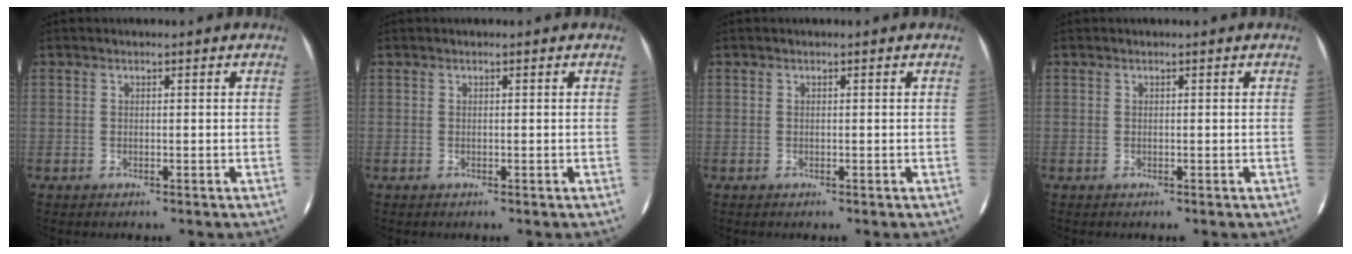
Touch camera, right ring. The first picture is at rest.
{"total": 0.0}
{"total": 0.0}
{"total": 0.0}